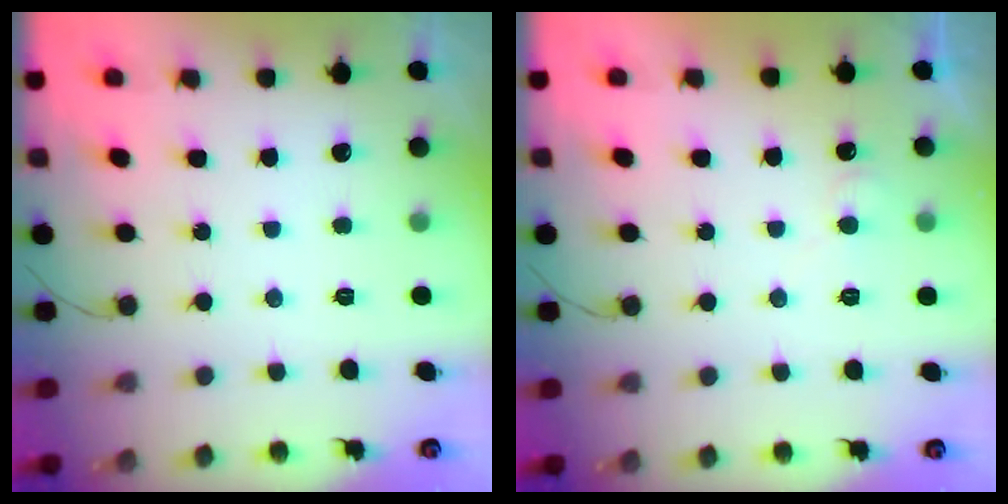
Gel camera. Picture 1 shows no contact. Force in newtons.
{"total": 5.0, "press": 4.9, "slide": 0.6}